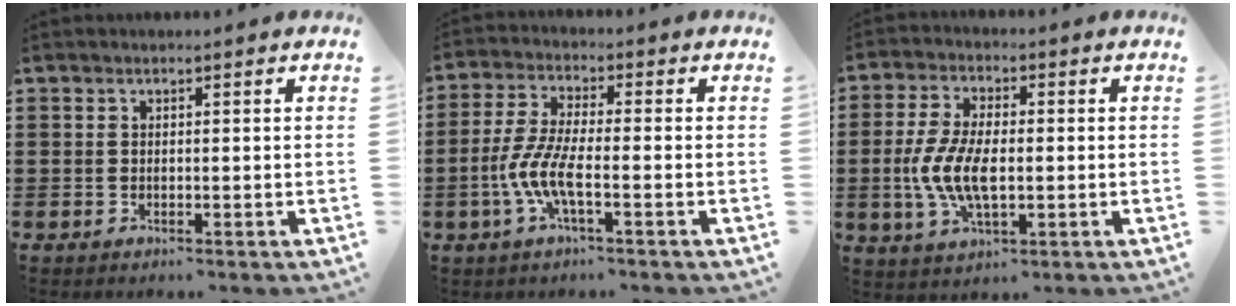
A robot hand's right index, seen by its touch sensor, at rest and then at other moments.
{"total": 6.9, "force": [-2.6, 1.7, 6.2], "torque": [-0.155, -0.017, -0.059]}
{"total": 8.2, "force": [-0.9, 3.8, 7.2], "torque": [-0.162, -0.002, -0.021]}